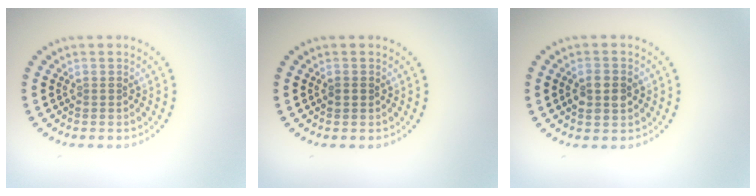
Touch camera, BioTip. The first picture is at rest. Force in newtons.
{"total": 1.0, "press": 1.0, "slide": 0.1}
{"total": 2.9, "press": 2.9, "slide": 0.2}